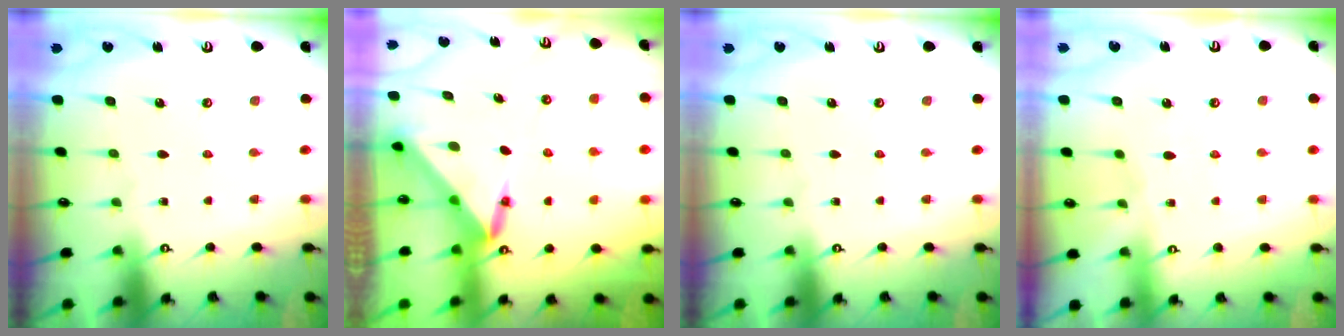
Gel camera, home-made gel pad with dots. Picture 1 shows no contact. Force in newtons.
{"total": 3.5, "press": 3.5, "slide": 0.2}
{"total": 0.0}
{"total": 2.4, "press": 2.4, "slide": 0.4}